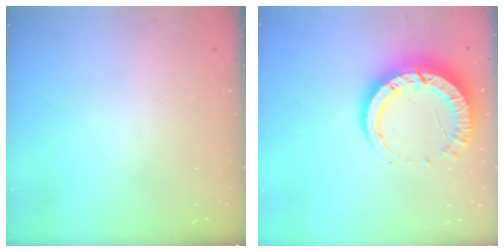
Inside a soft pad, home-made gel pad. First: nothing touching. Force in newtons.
{"total": 11.1, "press": 11.1, "slide": 1.0}